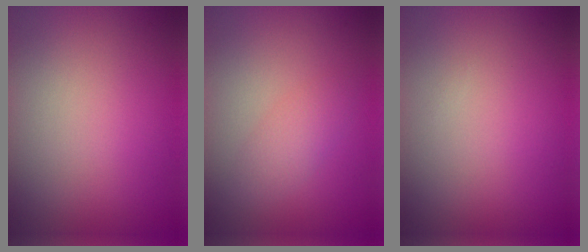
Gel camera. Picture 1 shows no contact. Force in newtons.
{"total": 1.9, "press": 1.9, "slide": 0.2}
{"total": 0.0}